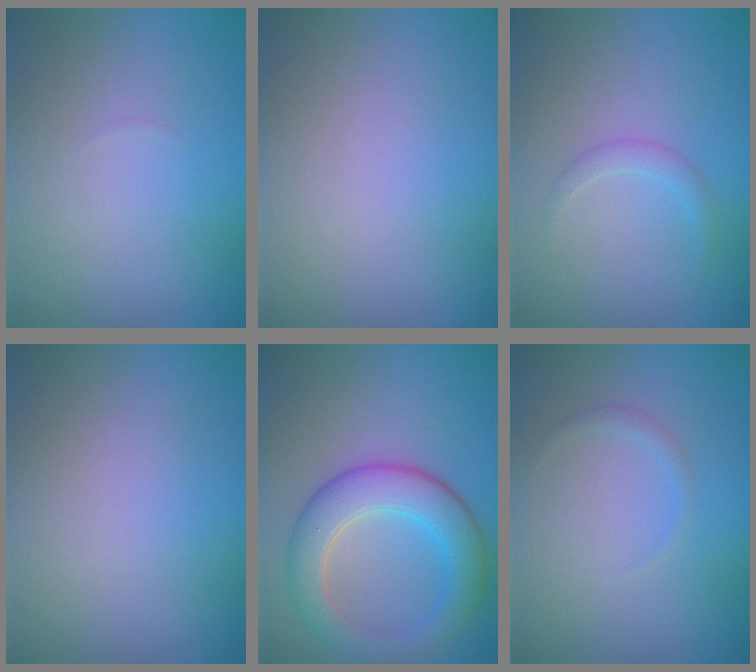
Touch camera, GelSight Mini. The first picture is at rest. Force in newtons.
{"total": 0.0}
{"total": 1.1, "press": 1.1, "slide": 0.0}
{"total": 0.0}
{"total": 5.5, "press": 5.5, "slide": 0.1}
{"total": 0.7, "press": 0.7, "slide": 0.1}